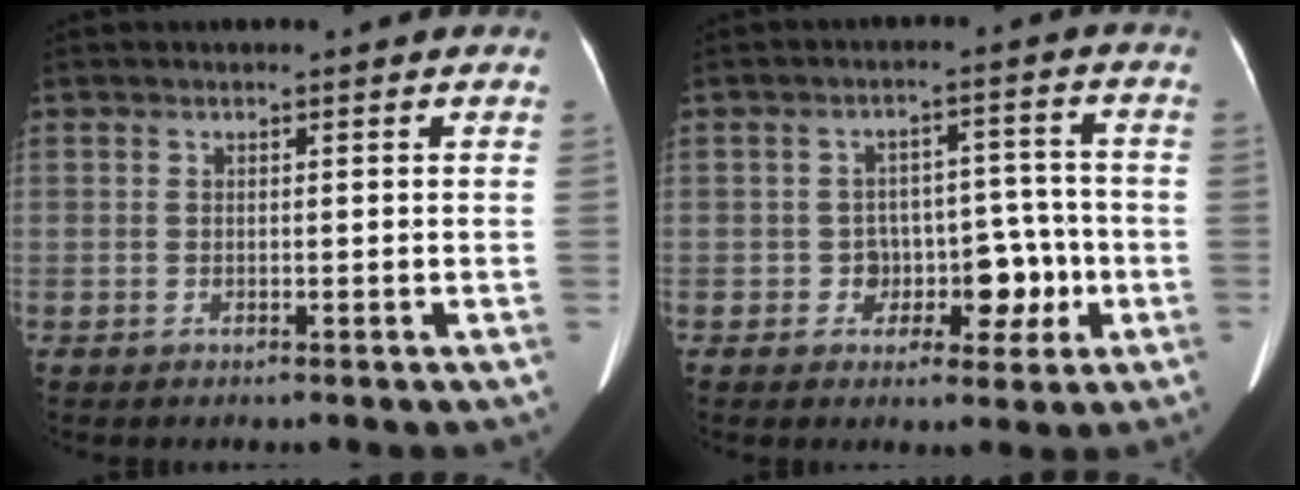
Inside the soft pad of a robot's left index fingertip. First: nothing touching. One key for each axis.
{"total": 6.5, "fx": -2.2, "fy": 4.5, "fz": 4.1, "tx": -0.042, "ty": 0.028, "tz": -0.024}